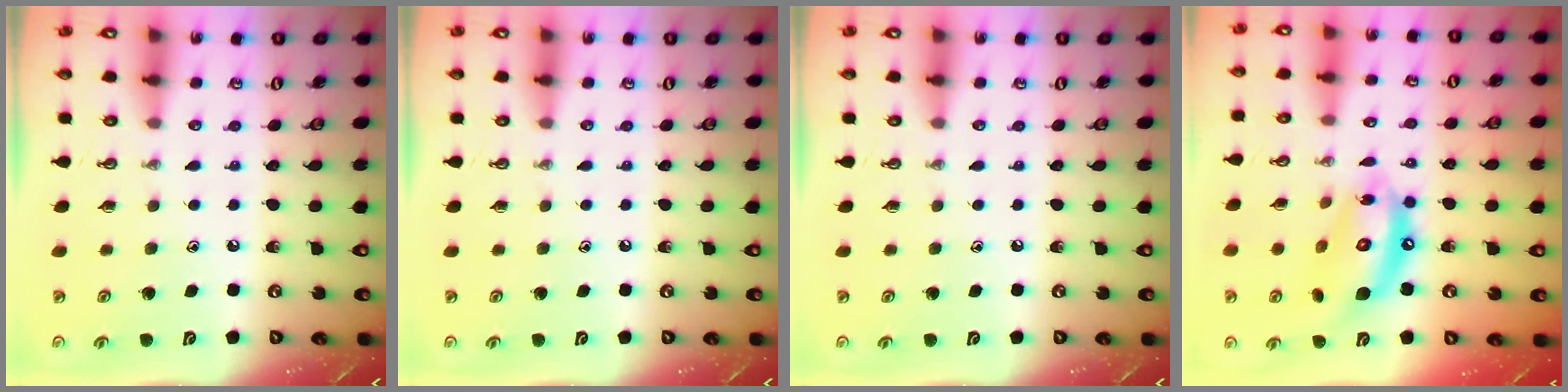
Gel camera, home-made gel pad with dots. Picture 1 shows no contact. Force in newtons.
{"total": 0.0}
{"total": 0.0}
{"total": 14.2, "press": 14.1, "slide": 1.5}